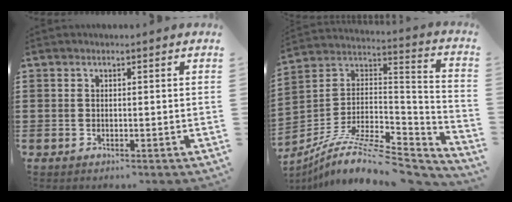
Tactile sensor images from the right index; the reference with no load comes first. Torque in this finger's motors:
{"motor_torque": [-0.38, -0.27, -0.93, -0.21]}